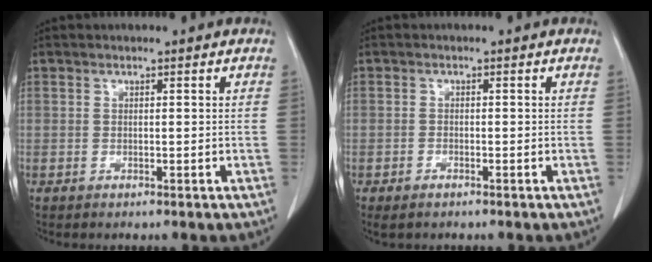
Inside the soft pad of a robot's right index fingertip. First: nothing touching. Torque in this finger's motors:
{"motor_torque": [0.20, -0.16, 0.10, 0.02]}